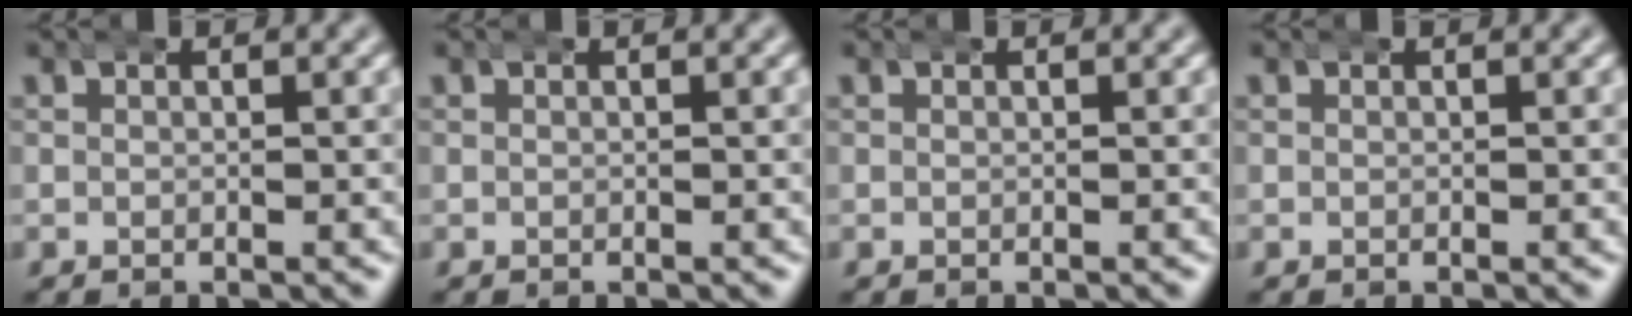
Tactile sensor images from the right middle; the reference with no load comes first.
{"total": 0.0}
{"total": 0.0}
{"total": 0.0}